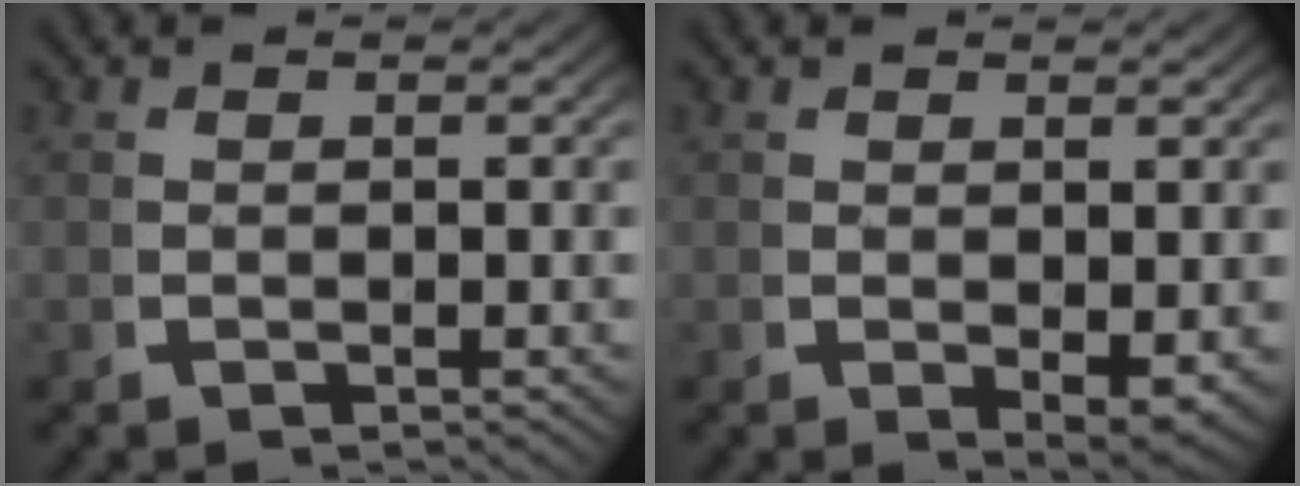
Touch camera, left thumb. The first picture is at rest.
{"total": 2.0, "force": [0.2, 0.9, 1.8], "torque": [-0.024, -0.013, 0.010]}